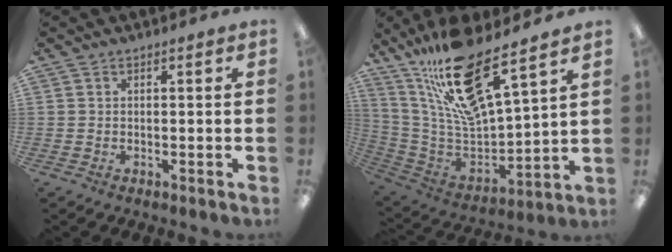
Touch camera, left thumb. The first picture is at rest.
{"total": 20.4, "force": [15.4, 5.0, 12.3], "torque": [-0.224, -0.104, 0.263]}